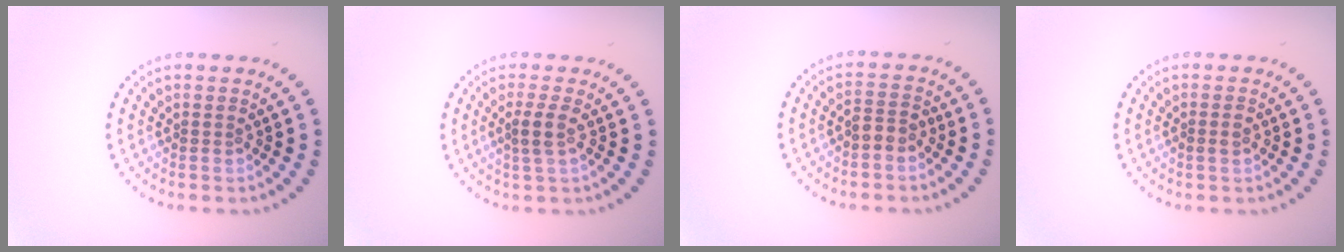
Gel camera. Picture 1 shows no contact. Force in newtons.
{"total": 1.8, "press": 1.4, "slide": 1.1}
{"total": 1.7, "press": 1.5, "slide": 0.9}
{"total": 0.9, "press": 0.9, "slide": 0.1}